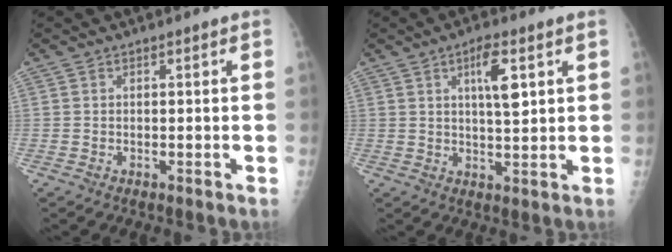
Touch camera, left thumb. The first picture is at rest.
{"total": 6.8, "force": [2.6, 1.8, 6.0], "torque": [-0.095, -0.009, 0.044]}